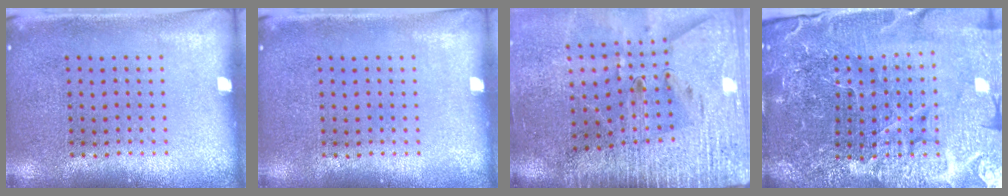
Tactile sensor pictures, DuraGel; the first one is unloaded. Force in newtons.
{"total": 0.0}
{"total": 3.6, "press": 3.0, "slide": 2.0}
{"total": 5.7, "press": 5.3, "slide": 2.1}